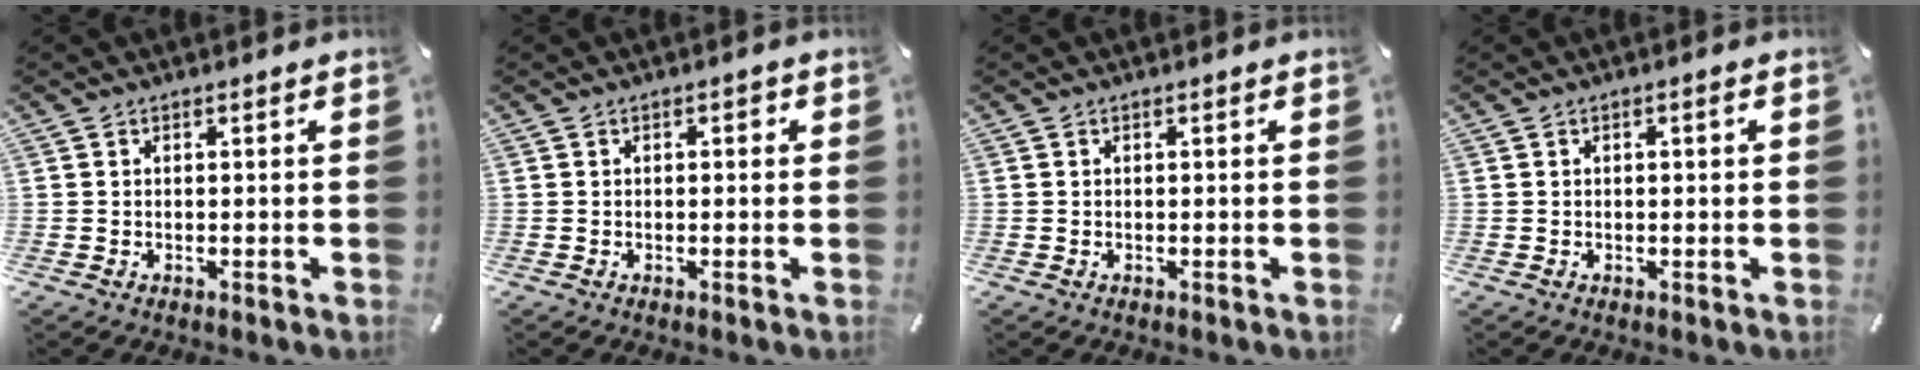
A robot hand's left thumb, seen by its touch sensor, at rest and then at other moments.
{"total": 1.2, "force": [0.0, 0.7, 0.9], "torque": [-0.019, 0.006, -0.003]}
{"total": 0.0}
{"total": 1.1, "force": [0.1, 0.3, 1.1], "torque": [-0.020, 0.002, 0.001]}